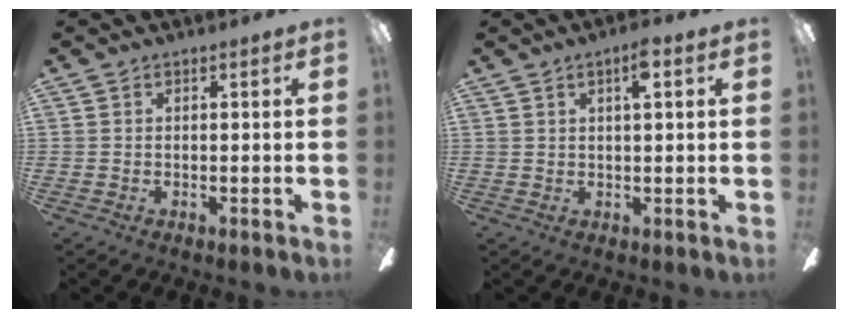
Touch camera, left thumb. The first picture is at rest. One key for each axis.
{"total": 4.1, "fx": 2.0, "fy": 0.9, "fz": 3.4, "tx": -0.057, "ty": 0.000, "tz": 0.029}